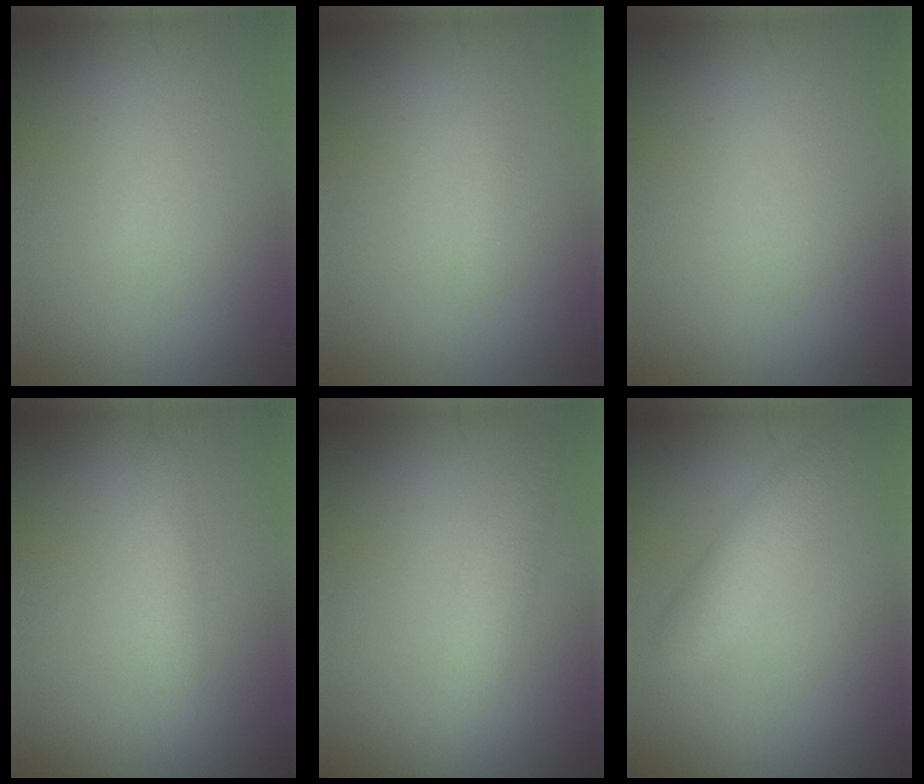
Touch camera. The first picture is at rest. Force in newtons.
{"total": 0.5, "press": 0.5, "slide": 0.1}
{"total": 0.0}
{"total": 2.0, "press": 2.0, "slide": 0.1}
{"total": 2.8, "press": 2.8, "slide": 0.1}
{"total": 2.5, "press": 2.5, "slide": 0.1}